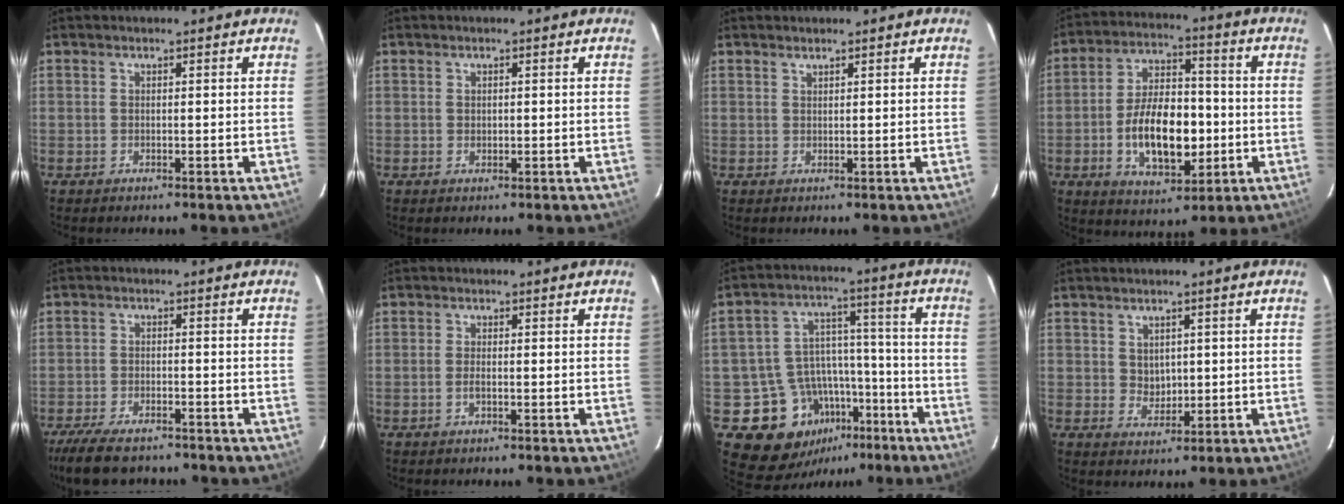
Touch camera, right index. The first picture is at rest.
{"total": 0.6, "force": [0.2, 0.5, 0.1], "torque": [0.001, 0.003, 0.005]}
{"total": 0.6, "force": [0.6, 0.1, 0.1], "torque": [-0.001, 0.001, 0.012]}
{"total": 14.8, "force": [-3.0, 7.7, 12.3], "torque": [-0.231, 0.014, -0.038]}
{"total": 11.1, "force": [-9.1, 3.6, 5.2], "torque": [-0.126, -0.024, -0.154]}
{"total": 1.2, "force": [-0.5, 0.4, 1.1], "torque": [-0.023, 0.002, -0.009]}
{"total": 15.4, "force": [-8.7, 11.7, 4.8], "torque": [-0.103, 0.053, -0.109]}
{"total": 2.9, "force": [0.9, 2.5, 1.2], "torque": [-0.015, 0.004, 0.024]}